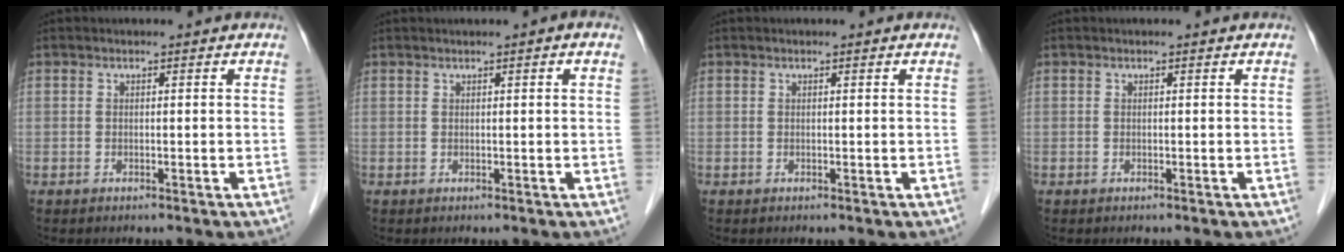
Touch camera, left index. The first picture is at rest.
{"total": 1.3, "force": [0.6, 0.0, 1.2], "torque": [-0.021, 0.007, 0.008]}
{"total": 0.0}
{"total": 0.0}